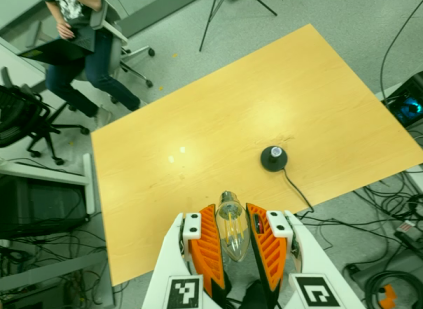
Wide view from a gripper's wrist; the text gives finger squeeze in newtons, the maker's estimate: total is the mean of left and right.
{"total": 13.7, "left": 14.0, "right": 13.4}